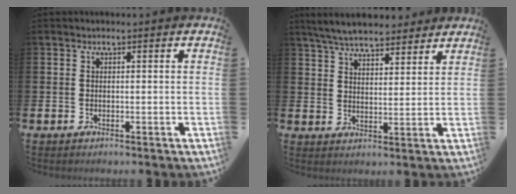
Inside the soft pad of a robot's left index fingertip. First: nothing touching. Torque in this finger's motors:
{"motor_torque": [1.21, -0.92, 0.40, 0.21]}